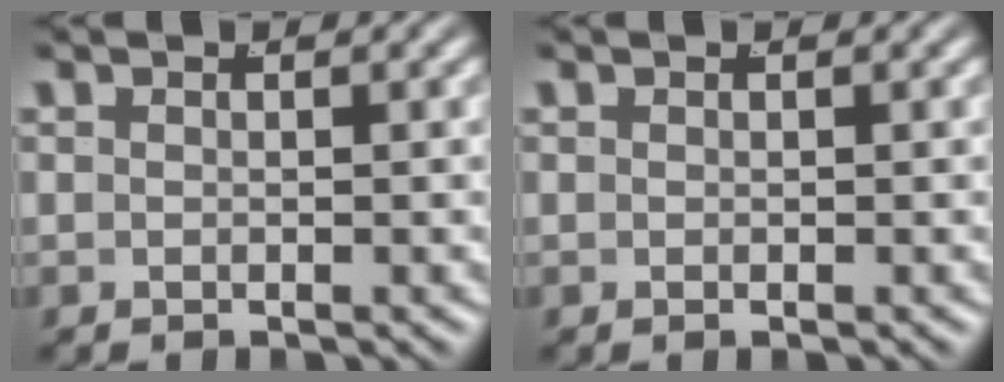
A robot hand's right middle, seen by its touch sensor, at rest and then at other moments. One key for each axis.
{"total": 0.0}